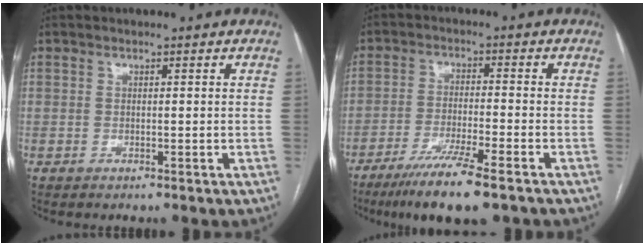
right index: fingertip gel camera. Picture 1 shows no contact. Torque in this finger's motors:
{"motor_torque": [0.33, -0.39, 0.61, 0.15]}